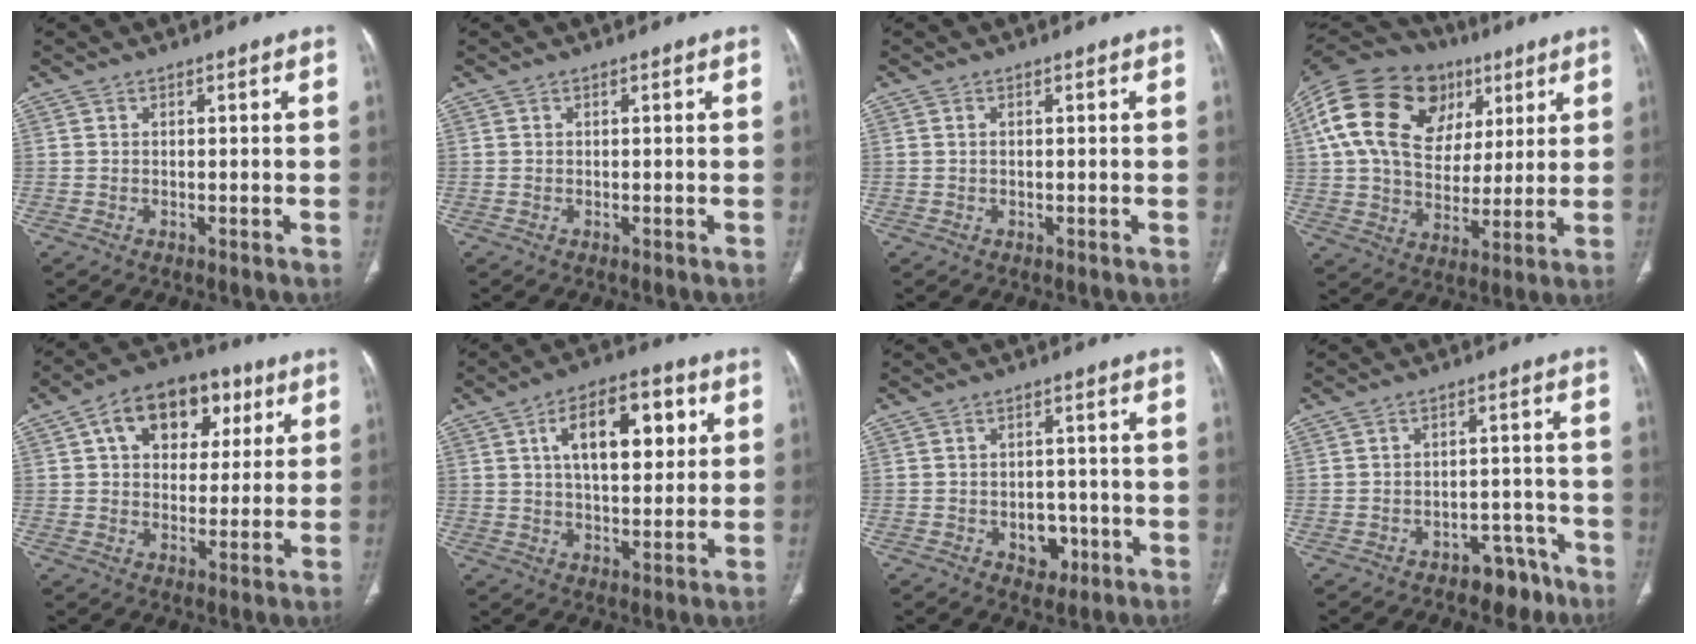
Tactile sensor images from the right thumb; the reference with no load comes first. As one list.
[{"total": 0.0}, {"total": 0.0}, {"total": 25.8, "force": [8.8, 18.0, 16.3], "torque": [-0.288, 0.031, 0.151]}, {"total": 14.6, "force": [5.4, 10.1, 9.1], "torque": [-0.099, 0.006, 0.081]}, {"total": 14.5, "force": [4.4, 7.3, 11.7], "torque": [-0.153, 0.001, 0.069]}, {"total": 5.1, "force": [-1.8, 3.9, 2.8], "torque": [-0.011, 0.015, -0.017]}, {"total": 6.4, "force": [-4.5, 3.9, 2.4], "torque": [-0.005, 0.048, -0.059]}]